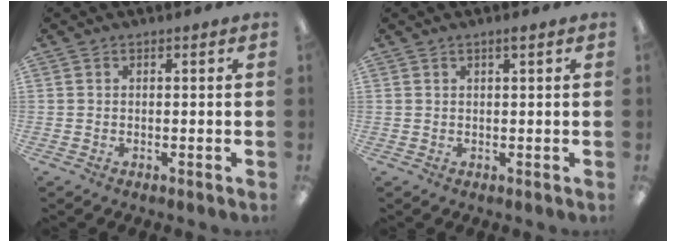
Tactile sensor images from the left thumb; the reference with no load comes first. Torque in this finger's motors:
{"motor_torque": [-0.10, 0.02, -0.36, 0.23, 0.01]}